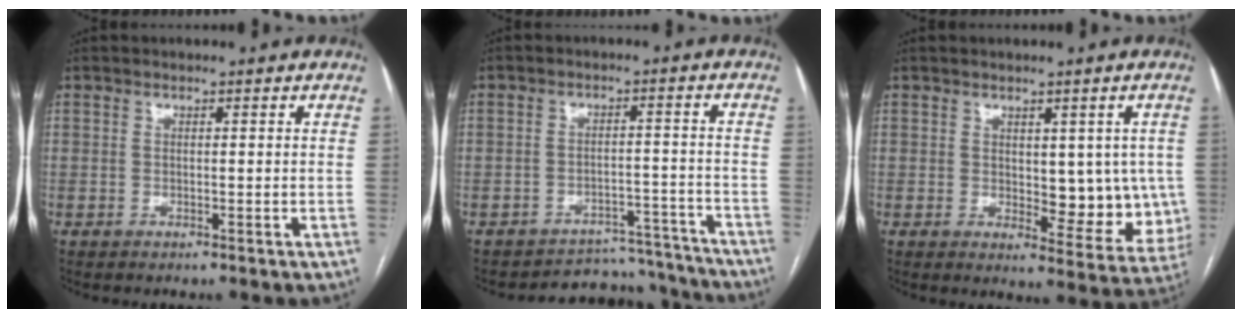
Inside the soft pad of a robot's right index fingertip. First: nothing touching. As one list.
[{"total": 10.6, "force": [-10.0, 3.2, -1.1], "torque": [0.038, 0.048, -0.126]}, {"total": 8.9, "force": [0.5, 4.4, 7.7], "torque": [-0.073, -0.006, 0.016]}]